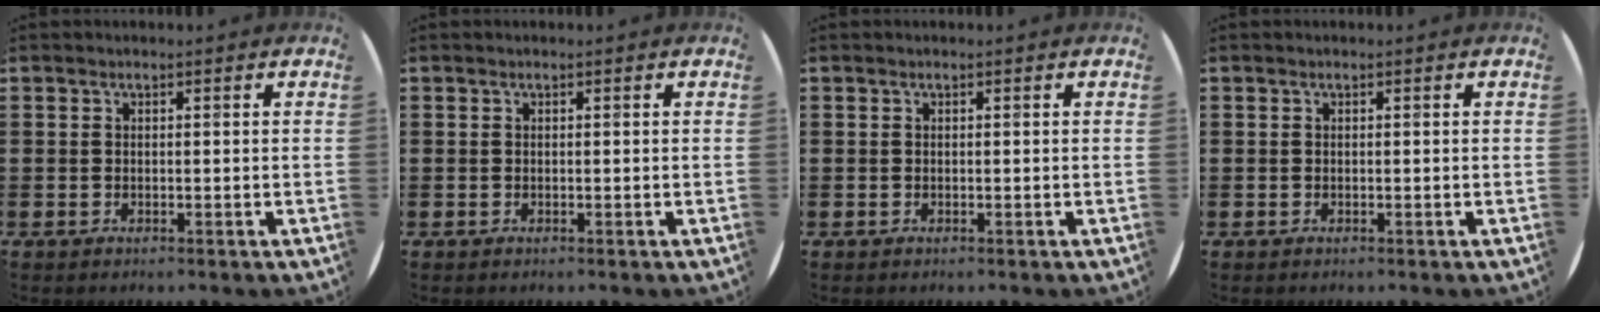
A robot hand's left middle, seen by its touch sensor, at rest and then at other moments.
{"total": 0.0}
{"total": 0.0}
{"total": 0.0}